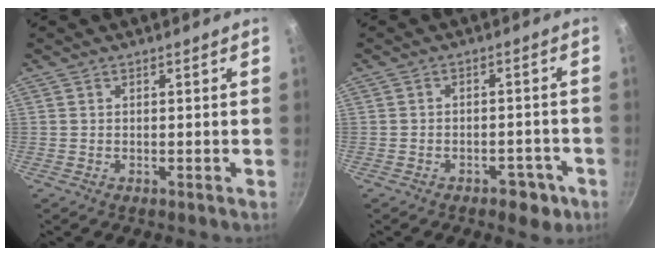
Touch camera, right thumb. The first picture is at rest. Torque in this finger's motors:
{"motor_torque": [0.82, 0.56, -0.16, 0.06, 0.02]}